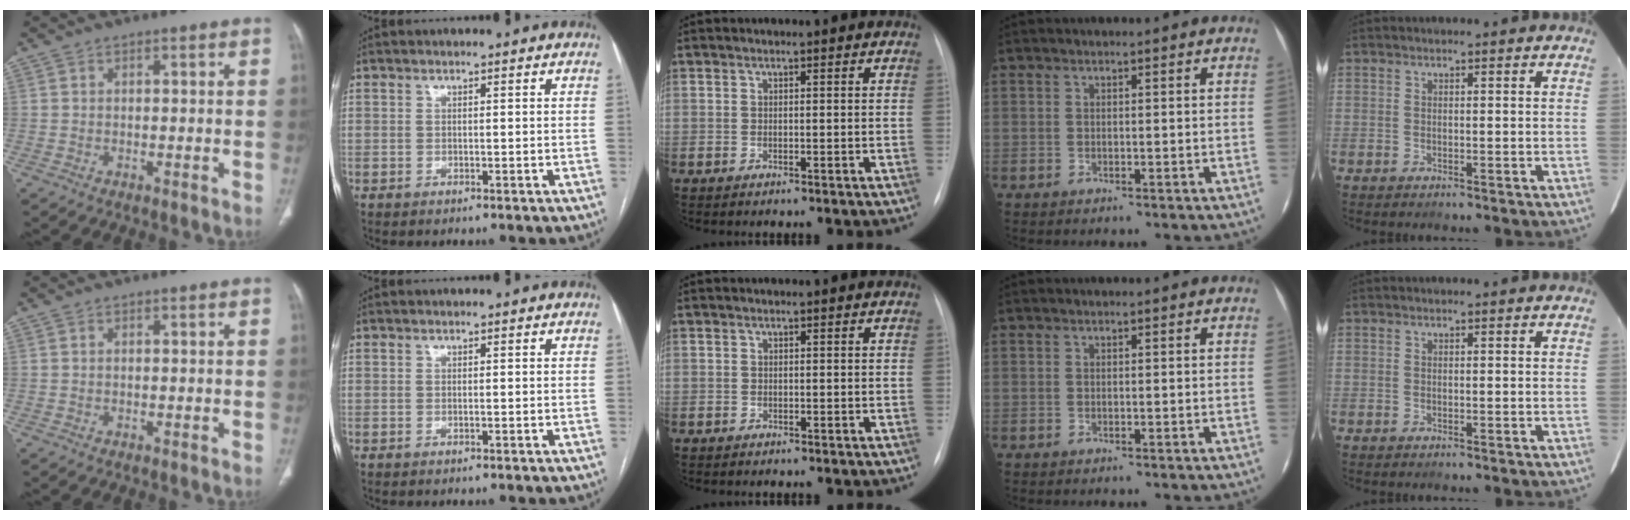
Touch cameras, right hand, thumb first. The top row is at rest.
{"middle": {"total": 0.8, "force": [-0.6, 0.6, 0.1], "torque": [-0.008, 0.003, -0.008]}}